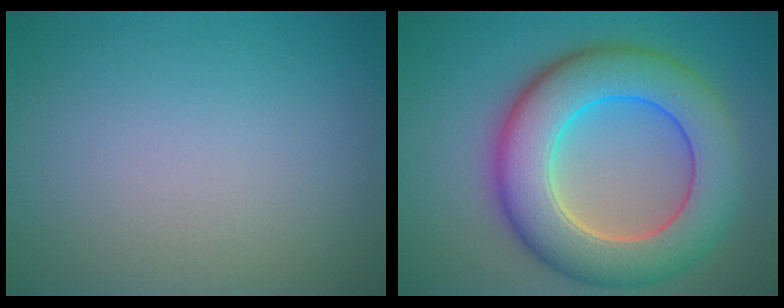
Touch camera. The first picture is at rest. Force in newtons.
{"total": 10.2, "press": 10.2, "slide": 0.4}